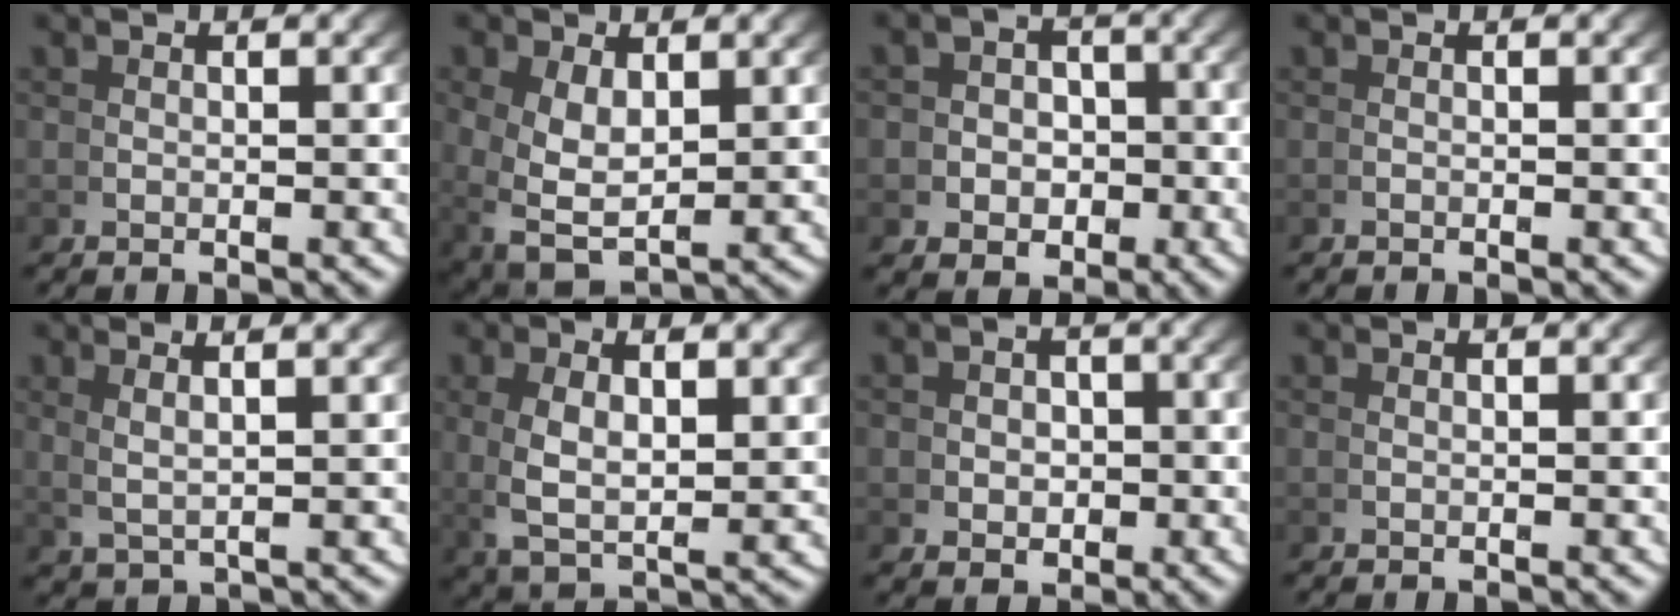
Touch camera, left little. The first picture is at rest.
{"total": 5.6, "force": [-0.5, 3.8, 4.1], "torque": [-0.105, -0.038, 0.017]}
{"total": 4.6, "force": [-1.2, 3.9, 2.1], "torque": [-0.020, -0.014, -0.020]}
{"total": 0.6, "force": [-0.3, -0.5, -0.1], "torque": [0.001, 0.002, -0.006]}
{"total": 4.0, "force": [2.8, 0.5, 2.9], "torque": [-0.038, 0.015, 0.052]}
{"total": 5.0, "force": [1.3, 2.1, 4.3], "torque": [-0.099, -0.004, 0.039]}
{"total": 2.4, "force": [-0.3, 2.0, 1.3], "torque": [-0.008, -0.006, -0.002]}
{"total": 0.0}